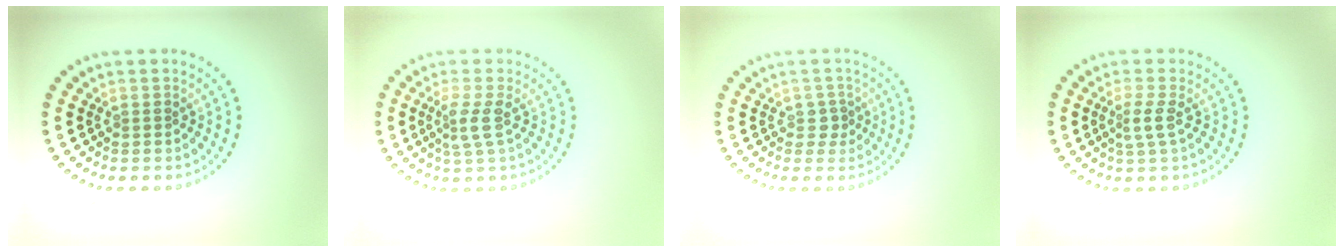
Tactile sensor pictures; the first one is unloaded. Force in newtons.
{"total": 2.3, "press": 1.7, "slide": 1.6}
{"total": 1.3, "press": 1.1, "slide": 0.7}
{"total": 1.7, "press": 1.2, "slide": 1.2}